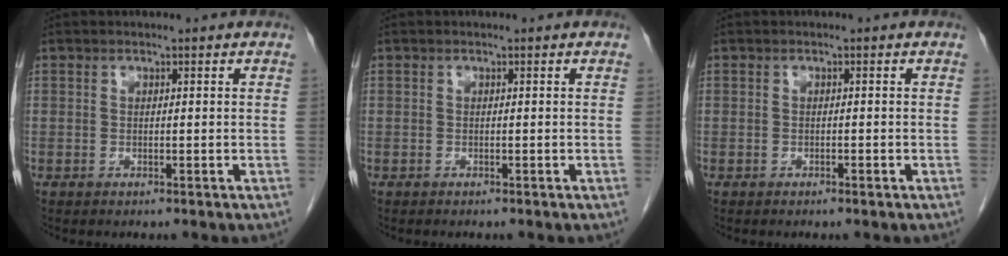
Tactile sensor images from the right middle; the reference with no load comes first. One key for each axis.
{"total": 0.0}
{"total": 0.6, "fx": -0.3, "fy": 0.1, "fz": 0.4, "tx": -0.010, "ty": 0.000, "tz": -0.004}